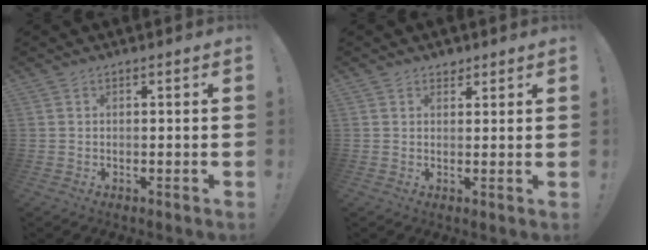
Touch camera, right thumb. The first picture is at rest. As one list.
[{"total": 2.5, "force": [1.9, 1.4, 0.6], "torque": [0.003, -0.010, 0.034]}]